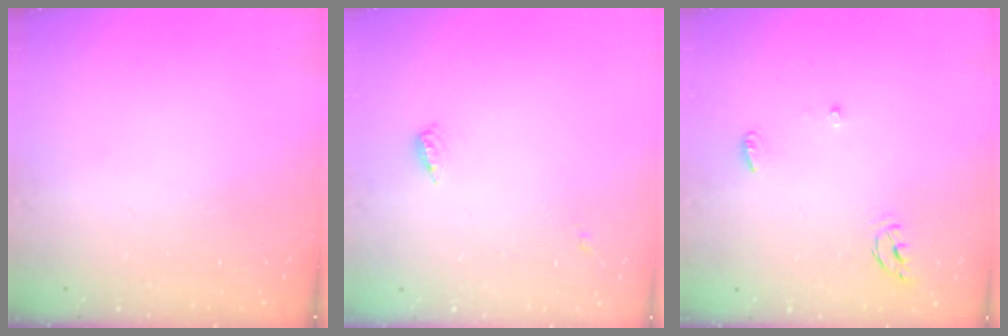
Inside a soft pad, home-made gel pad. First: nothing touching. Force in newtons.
{"total": 4.5, "press": 4.5, "slide": 0.4}
{"total": 4.4, "press": 4.4, "slide": 0.4}